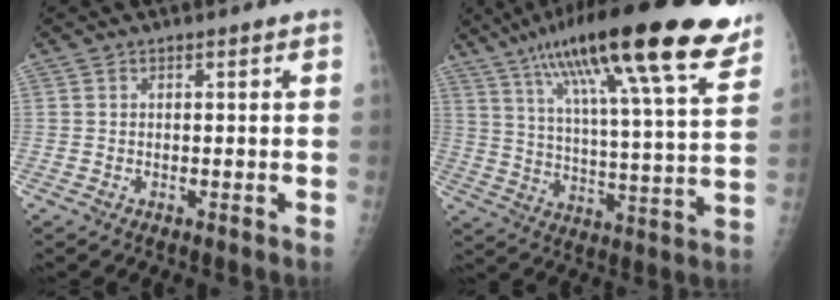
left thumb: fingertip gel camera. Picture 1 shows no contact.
{"total": 27.5, "force": [17.7, 4.8, 20.5], "torque": [-0.321, -0.033, 0.274]}